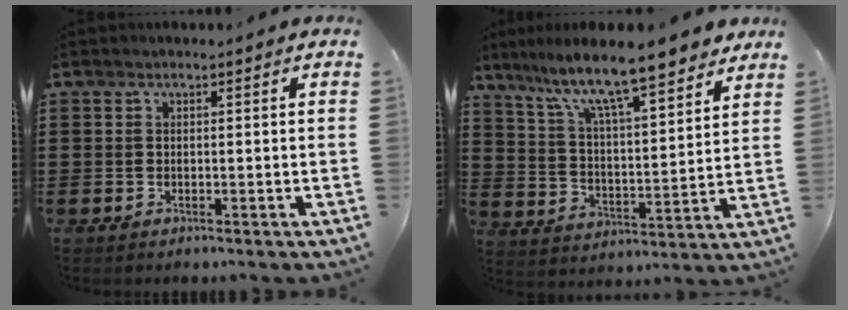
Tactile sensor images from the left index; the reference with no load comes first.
{"total": 10.3, "force": [8.5, 1.2, 5.7], "torque": [-0.135, -0.048, 0.140]}